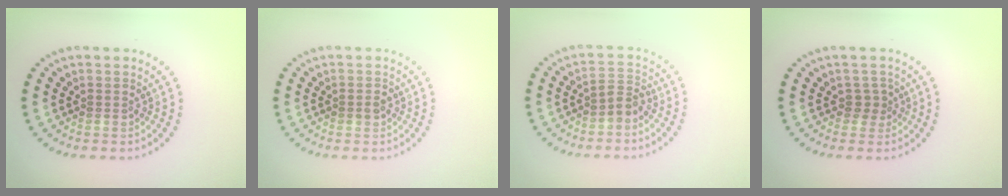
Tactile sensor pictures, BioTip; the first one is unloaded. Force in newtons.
{"total": 0.9, "press": 0.9, "slide": 0.2}
{"total": 1.7, "press": 1.3, "slide": 1.1}
{"total": 1.4, "press": 1.0, "slide": 1.0}